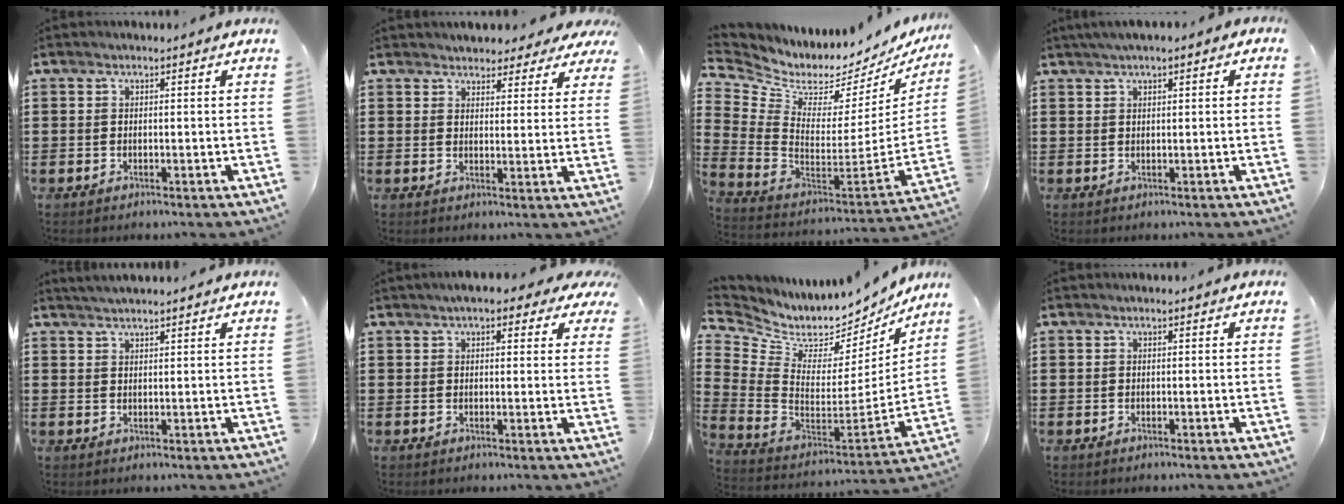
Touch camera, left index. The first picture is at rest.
{"total": 3.4, "force": [3.3, 1.0, 0.2], "torque": [-0.011, -0.011, 0.059]}
{"total": 3.2, "force": [2.7, 1.5, 0.6], "torque": [-0.044, -0.050, 0.039]}
{"total": 1.6, "force": [0.9, 0.4, 1.3], "torque": [-0.026, 0.002, 0.015]}
{"total": 1.7, "force": [1.6, -0.1, 0.5], "torque": [-0.012, 0.001, 0.032]}
{"total": 4.1, "force": [3.1, 1.3, 2.3], "torque": [-0.047, -0.002, 0.053]}
{"total": 5.2, "force": [4.7, 2.3, 0.6], "torque": [-0.054, -0.065, 0.077]}
{"total": 0.0}